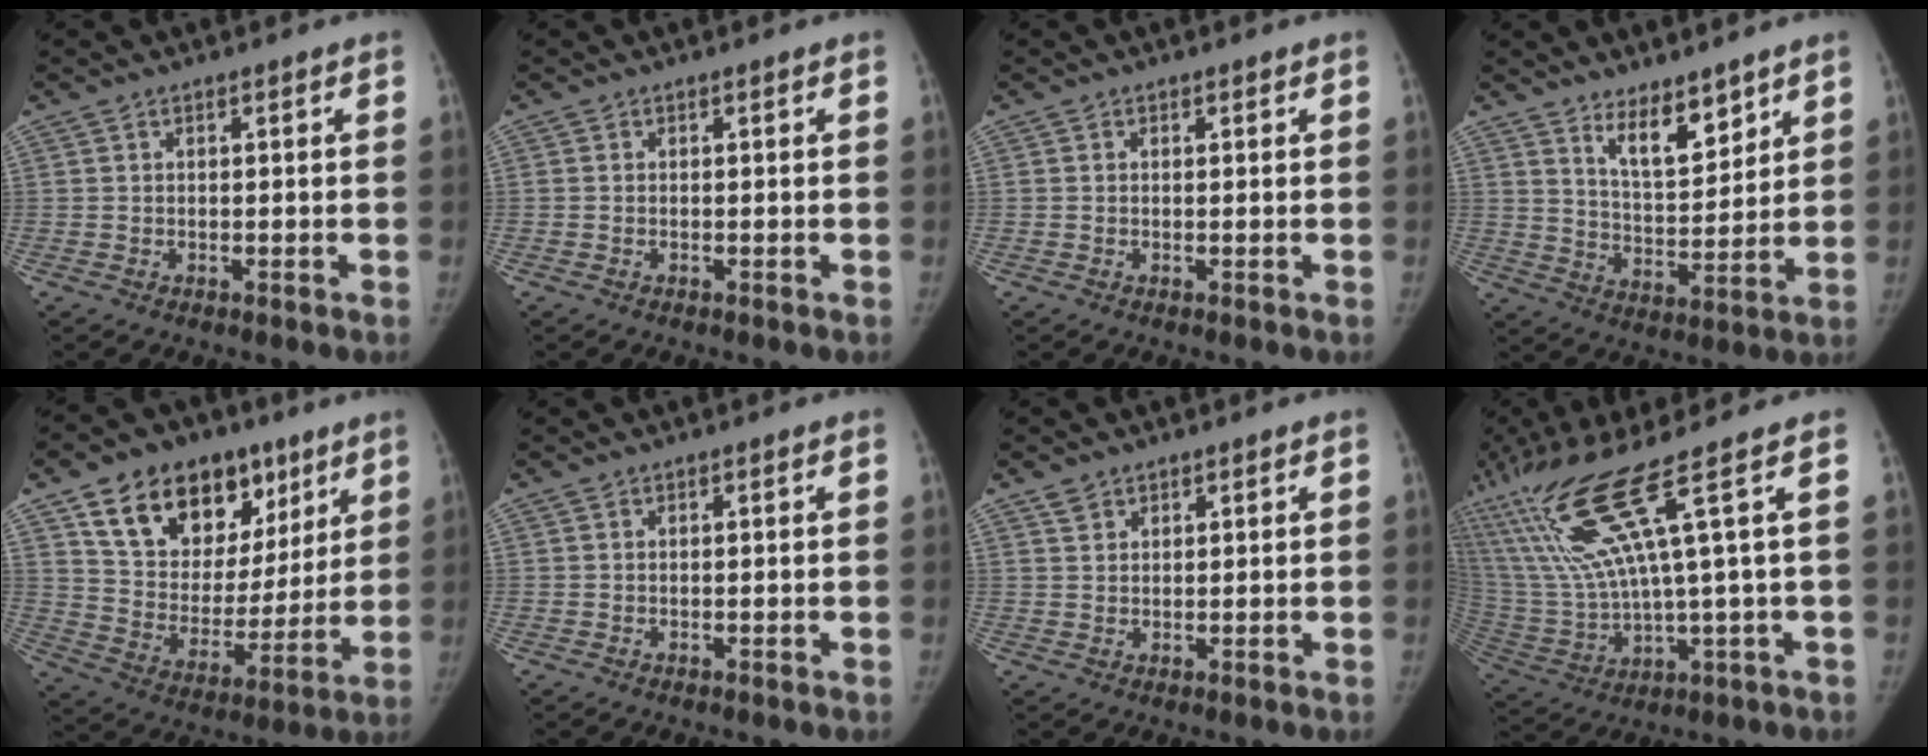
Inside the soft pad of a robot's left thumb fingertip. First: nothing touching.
{"total": 0.0}
{"total": 0.0}
{"total": 9.3, "force": [6.5, 3.8, 5.6], "torque": [-0.067, -0.057, 0.116]}
{"total": 22.4, "force": [12.1, 14.8, 11.6], "torque": [-0.138, -0.024, 0.206]}
{"total": 0.0}
{"total": 2.2, "force": [1.6, 1.4, 0.4], "torque": [0.002, -0.004, 0.027]}
{"total": 18.7, "force": [7.8, 0.8, 17.0], "torque": [-0.365, -0.016, 0.157]}